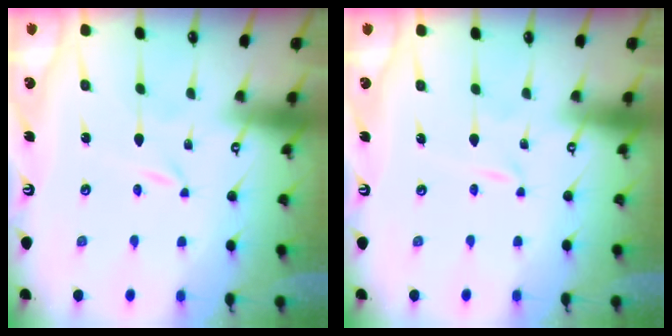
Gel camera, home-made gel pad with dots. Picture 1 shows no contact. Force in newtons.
{"total": 1.6, "press": 1.6, "slide": 0.2}